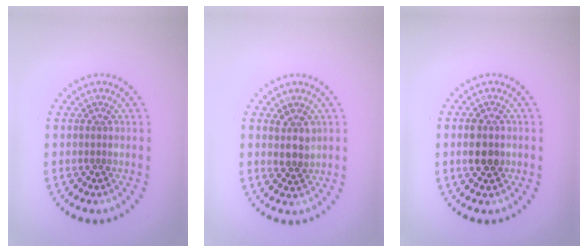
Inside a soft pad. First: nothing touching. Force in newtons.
{"total": 2.2, "press": 1.9, "slide": 1.0}
{"total": 3.0, "press": 3.0, "slide": 0.2}